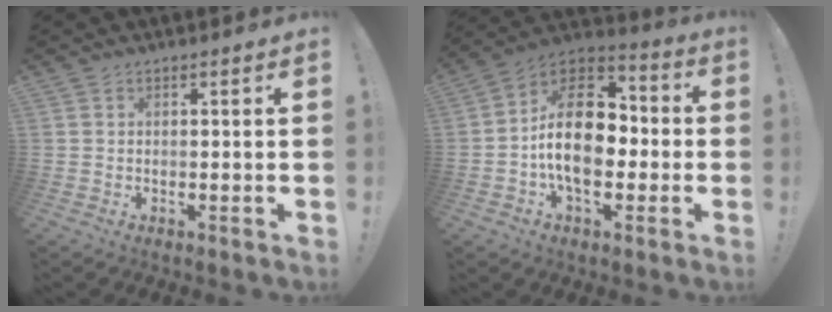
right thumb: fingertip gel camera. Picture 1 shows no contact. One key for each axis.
{"total": 19.6, "fx": -1.7, "fy": 12.5, "fz": 15.0, "tx": -0.270, "ty": 0.025, "tz": -0.021}